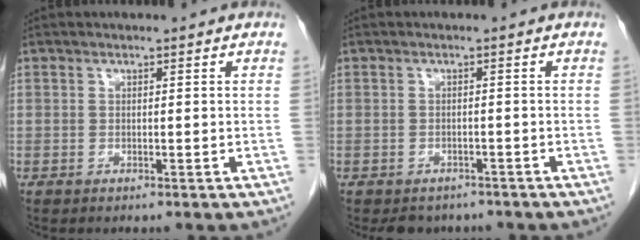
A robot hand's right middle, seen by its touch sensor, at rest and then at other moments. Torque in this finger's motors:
{"motor_torque": [0.04, -0.02, 0.00, 0.01]}